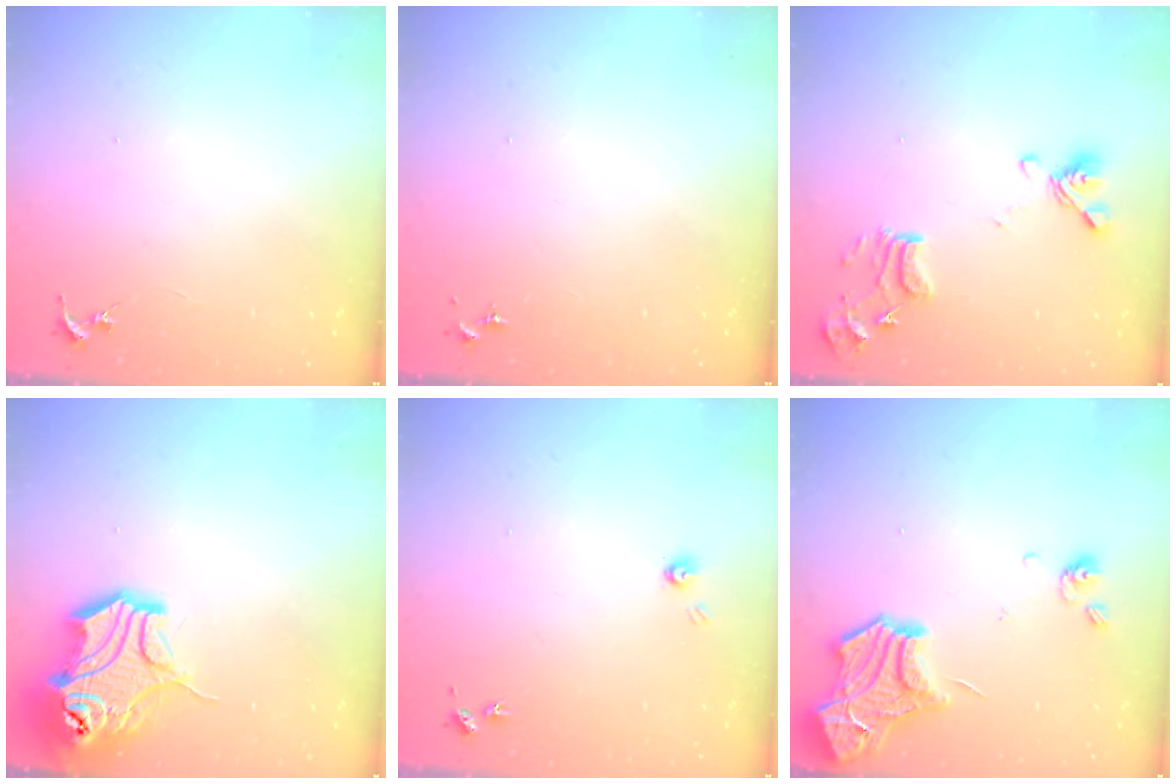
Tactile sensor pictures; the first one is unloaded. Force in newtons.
{"total": 0.0}
{"total": 14.0, "press": 13.9, "slide": 1.5}
{"total": 16.3, "press": 16.2, "slide": 2.2}
{"total": 3.3, "press": 3.3, "slide": 0.3}
{"total": 18.0, "press": 17.9, "slide": 1.8}